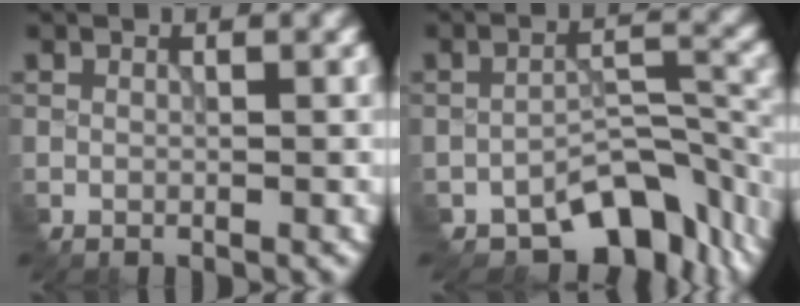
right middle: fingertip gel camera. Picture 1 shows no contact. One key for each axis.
{"total": 7.3, "fx": -5.3, "fy": 3.5, "fz": 3.6, "tx": -0.035, "ty": -0.008, "tz": -0.082}